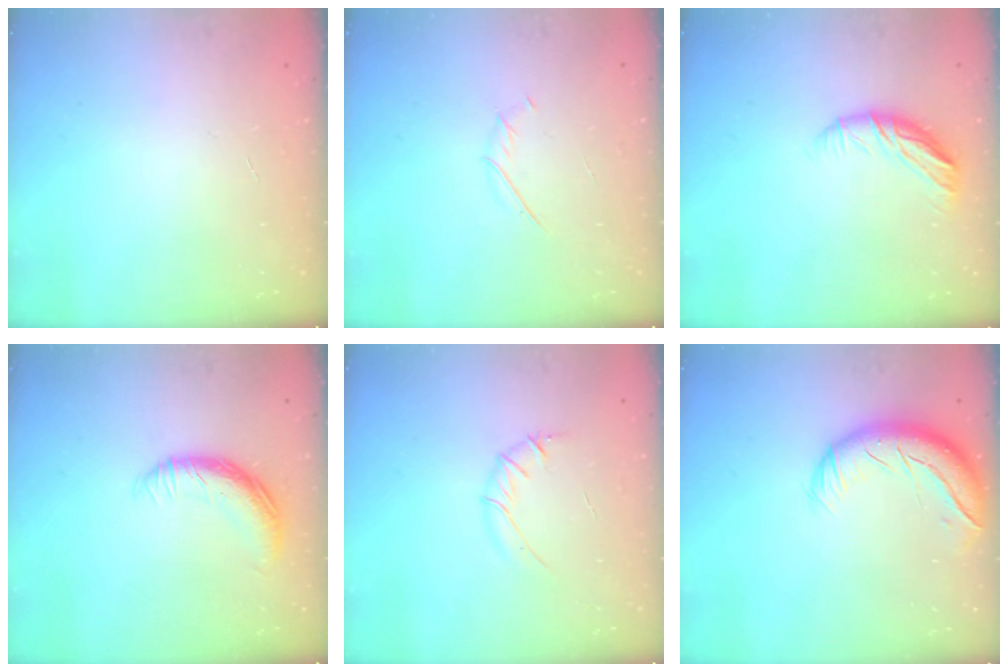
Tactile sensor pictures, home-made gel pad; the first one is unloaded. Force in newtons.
{"total": 2.0, "press": 2.0, "slide": 0.6}
{"total": 10.3, "press": 10.2, "slide": 1.7}
{"total": 12.1, "press": 12.1, "slide": 0.7}
{"total": 4.5, "press": 4.3, "slide": 1.5}
{"total": 14.0, "press": 13.5, "slide": 3.7}